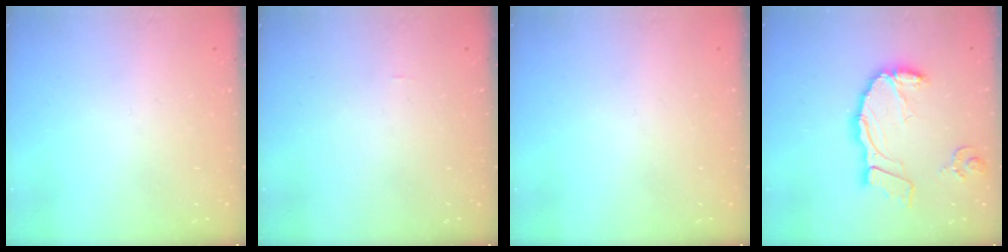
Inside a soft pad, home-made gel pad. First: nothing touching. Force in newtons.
{"total": 0.0}
{"total": 0.0}
{"total": 15.5, "press": 15.4, "slide": 2.0}